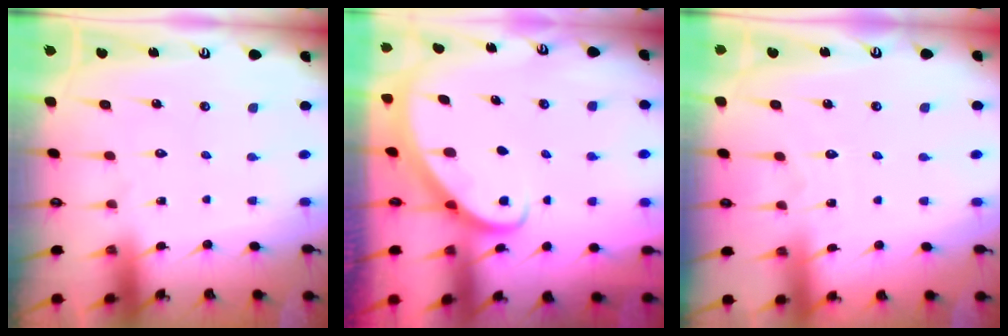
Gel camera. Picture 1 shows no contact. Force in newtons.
{"total": 2.6, "press": 2.6, "slide": 0.2}
{"total": 3.4, "press": 3.4, "slide": 0.5}